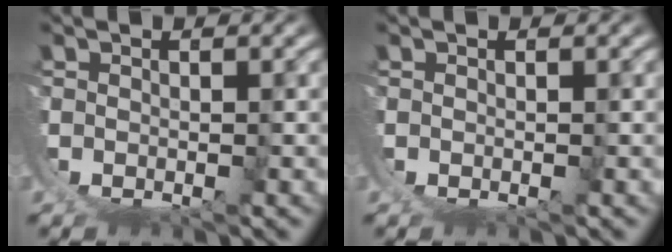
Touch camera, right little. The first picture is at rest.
{"total": 0.0}